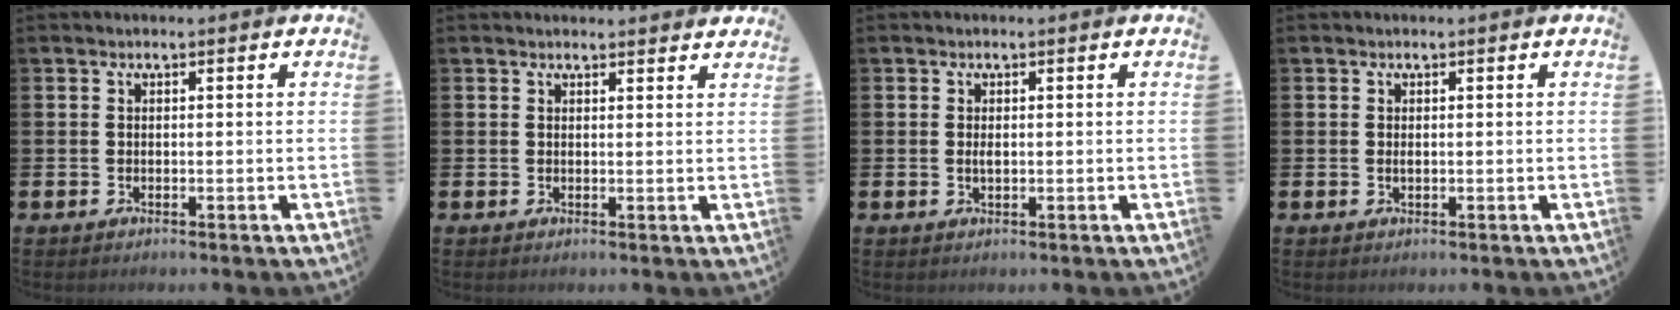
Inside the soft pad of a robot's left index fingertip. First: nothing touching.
{"total": 1.5, "force": [1.4, 0.2, -0.1], "torque": [0.011, -0.008, 0.025]}
{"total": 0.8, "force": [0.1, 0.3, 0.7], "torque": [-0.010, 0.001, 0.000]}
{"total": 0.5, "force": [0.1, 0.2, 0.5], "torque": [-0.005, -0.001, 0.000]}